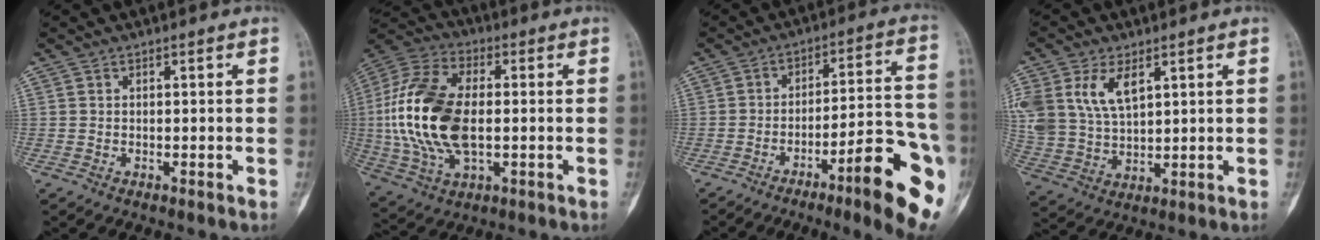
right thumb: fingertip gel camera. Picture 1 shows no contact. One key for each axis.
{"total": 20.8, "fx": -0.3, "fy": 11.4, "fz": 17.3, "tx": -0.371, "ty": 0.006, "tz": -0.003}
{"total": 17.5, "fx": -8.1, "fy": 3.0, "fz": 15.2, "tx": -0.177, "ty": 0.047, "tz": -0.112}
{"total": 12.8, "fx": 5.4, "fy": 7.5, "fz": 8.9, "tx": -0.189, "ty": -0.009, "tz": 0.119}